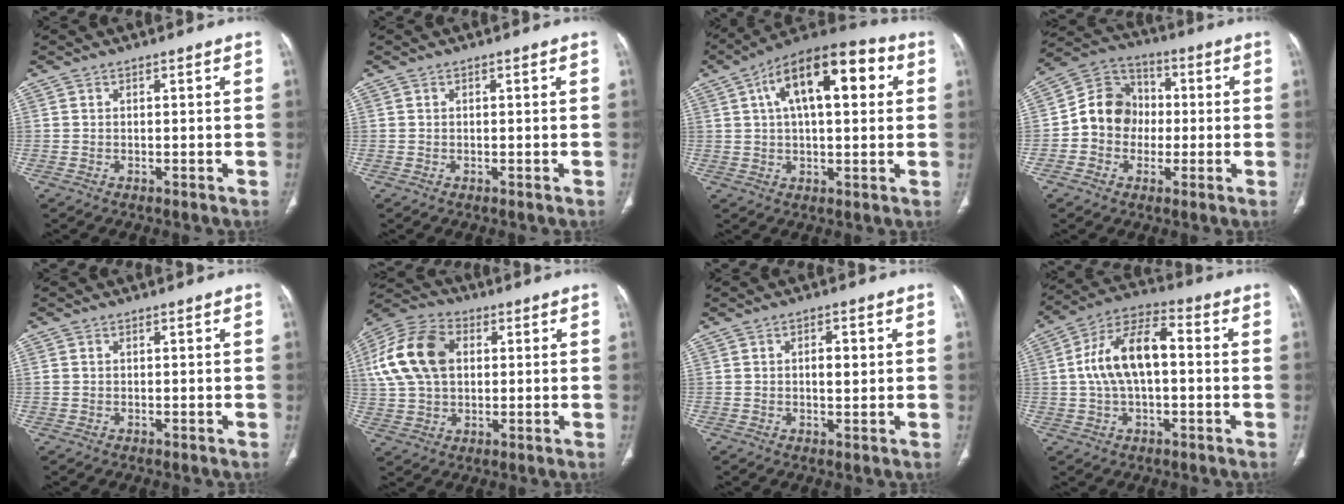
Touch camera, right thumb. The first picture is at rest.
{"total": 0.0}
{"total": 18.3, "force": [5.4, 8.2, 15.5], "torque": [-0.223, 0.024, 0.075]}
{"total": 11.2, "force": [-1.0, 10.0, 5.0], "torque": [-0.056, 0.033, -0.031]}
{"total": 0.8, "force": [0.1, 0.6, 0.4], "torque": [-0.008, 0.006, 0.006]}
{"total": 16.1, "force": [3.4, 10.9, 11.4], "torque": [-0.217, 0.017, 0.058]}
{"total": 3.6, "force": [0.6, 1.7, 3.1], "torque": [-0.041, -0.001, 0.009]}
{"total": 13.5, "force": [0.5, 6.9, 11.6], "torque": [-0.219, 0.036, 0.001]}